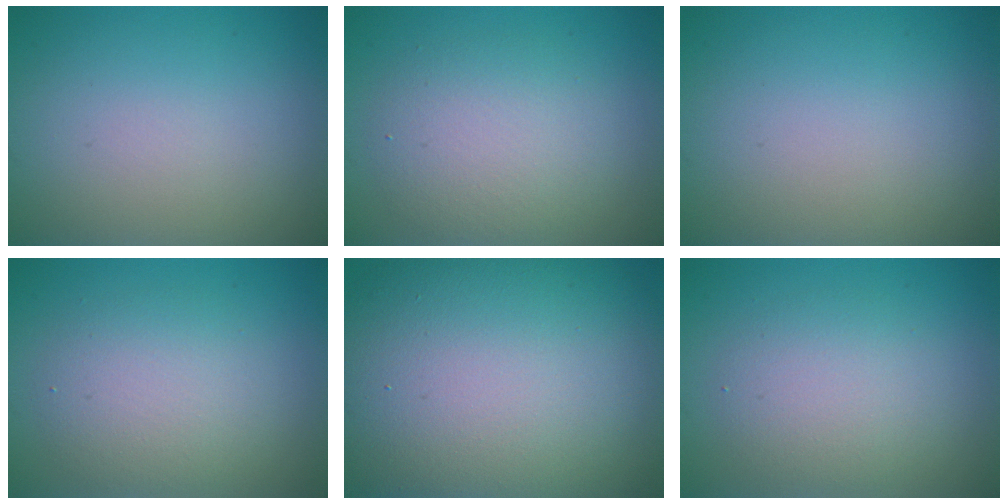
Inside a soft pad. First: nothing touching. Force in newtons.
{"total": 4.4, "press": 4.4, "slide": 0.0}
{"total": 0.0}
{"total": 2.5, "press": 2.5, "slide": 0.4}
{"total": 18.1, "press": 18.1, "slide": 1.2}
{"total": 3.5, "press": 3.5, "slide": 0.1}